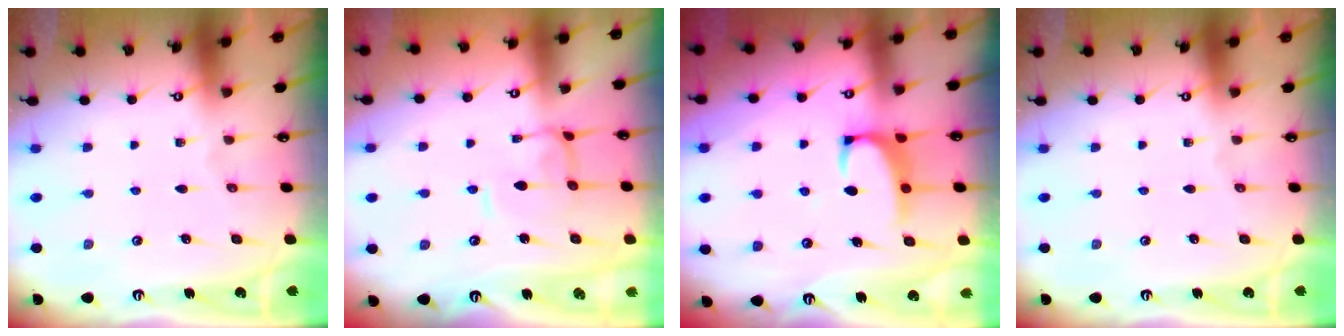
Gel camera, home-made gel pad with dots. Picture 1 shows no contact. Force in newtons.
{"total": 2.2, "press": 2.1, "slide": 0.6}
{"total": 2.5, "press": 2.4, "slide": 0.8}
{"total": 0.0}